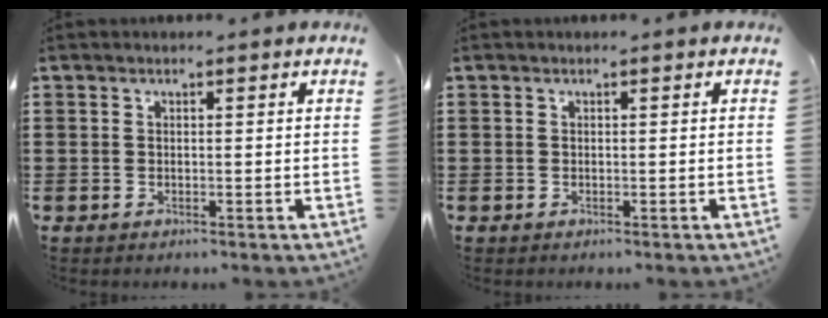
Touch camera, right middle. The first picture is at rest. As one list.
[{"total": 0.0}]